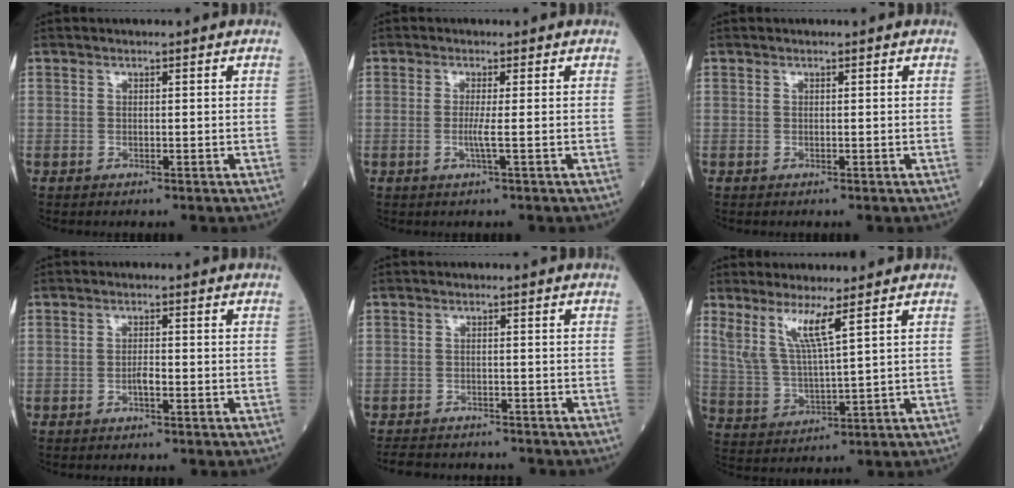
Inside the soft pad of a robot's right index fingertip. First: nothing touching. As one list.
[{"total": 2.1, "force": [-0.4, -0.5, 2.0], "torque": [-0.045, -0.003, -0.009]}, {"total": 0.0}, {"total": 1.6, "force": [-0.6, 0.3, 1.4], "torque": [-0.027, 0.001, -0.012]}, {"total": 7.6, "force": [-6.9, 2.4, 1.9], "torque": [-0.029, -0.004, -0.099]}, {"total": 6.5, "force": [3.9, -0.4, 5.2], "torque": [-0.110, -0.011, 0.084]}]